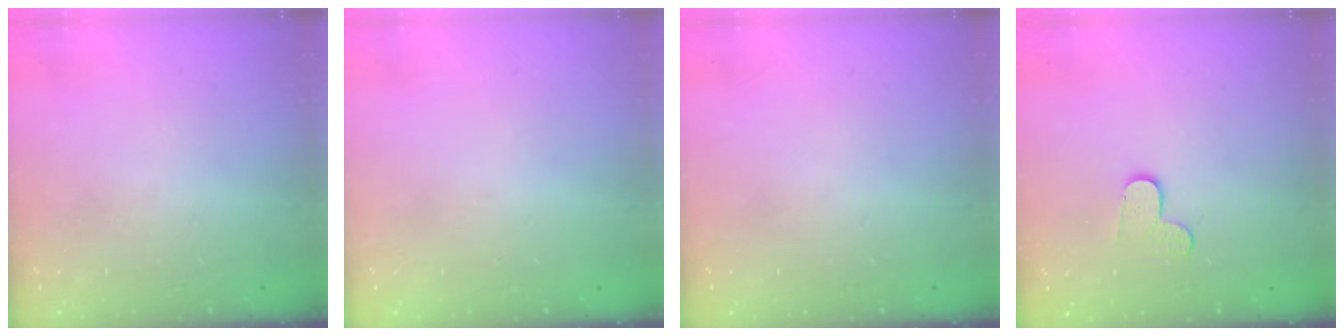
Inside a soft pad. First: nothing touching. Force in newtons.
{"total": 0.6, "press": 0.6, "slide": 0.2}
{"total": 0.0}
{"total": 4.3, "press": 4.3, "slide": 0.4}